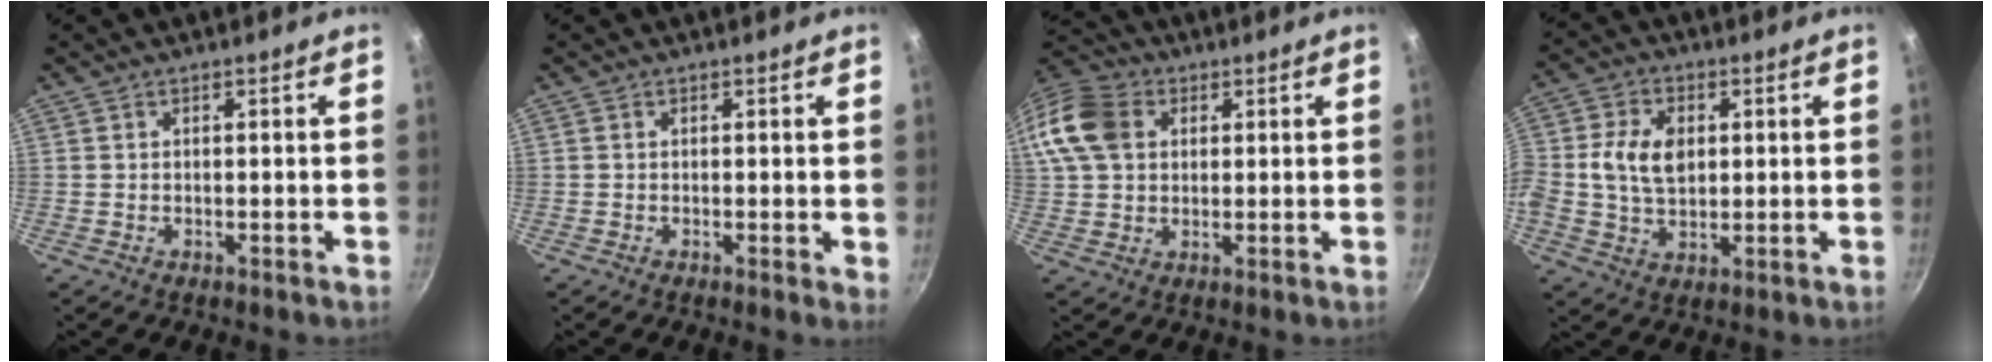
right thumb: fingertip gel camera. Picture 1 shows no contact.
{"total": 1.1, "force": [0.1, 0.4, 1.0], "torque": [-0.014, -0.003, -0.001]}
{"total": 15.4, "force": [4.0, 12.0, 8.8], "torque": [-0.189, 0.023, 0.062]}
{"total": 9.5, "force": [1.1, 6.6, 6.8], "torque": [-0.112, 0.006, 0.013]}